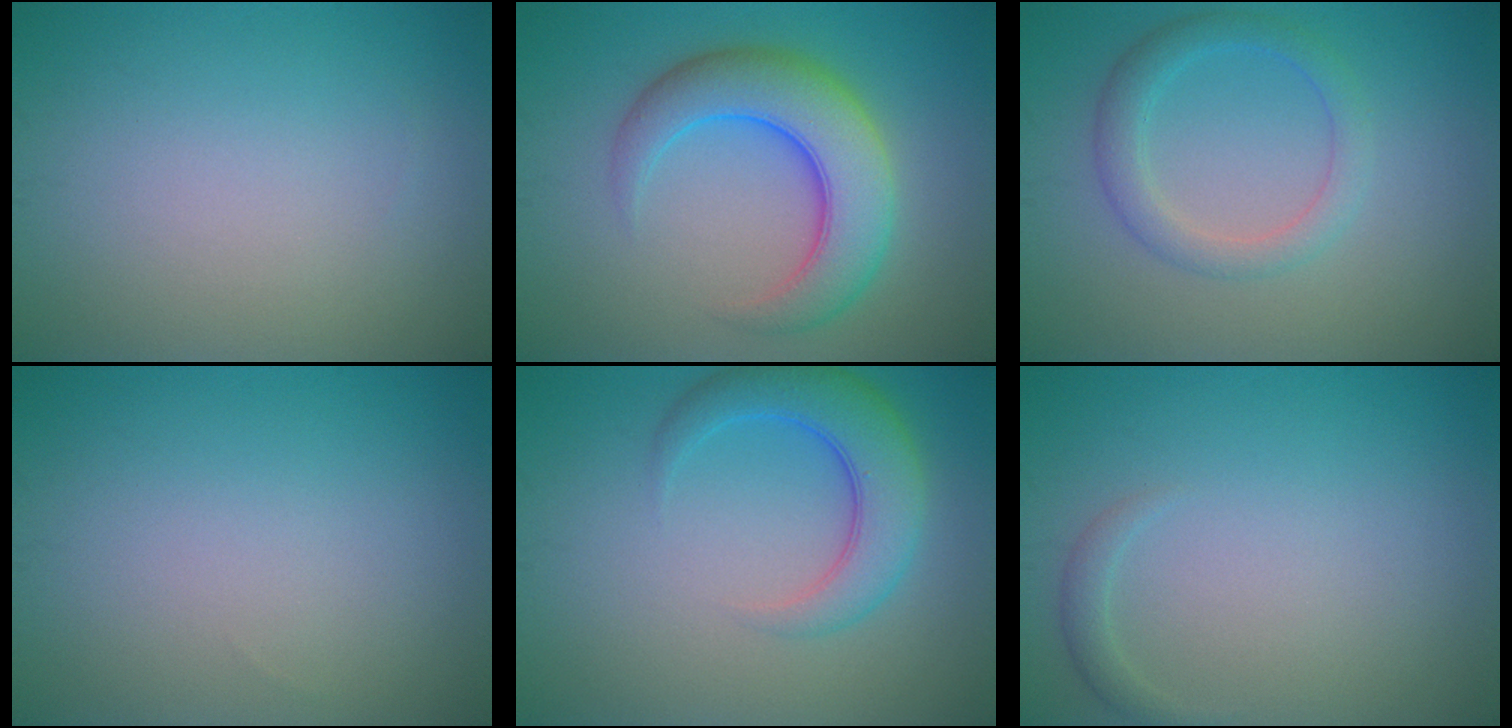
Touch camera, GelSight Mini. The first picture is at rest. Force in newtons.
{"total": 7.5, "press": 7.5, "slide": 0.1}
{"total": 2.8, "press": 2.8, "slide": 0.1}
{"total": 0.0}
{"total": 5.1, "press": 5.1, "slide": 0.3}
{"total": 1.1, "press": 1.1, "slide": 0.0}